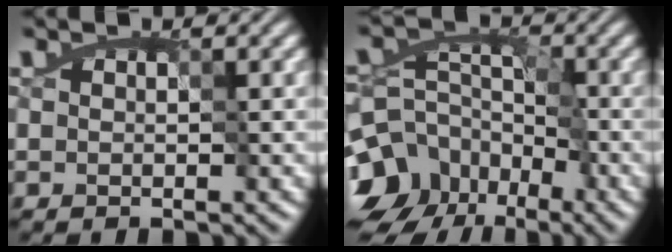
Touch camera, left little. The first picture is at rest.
{"total": 11.5, "force": [-7.5, 8.2, 3.1], "torque": [-0.063, -0.012, -0.133]}